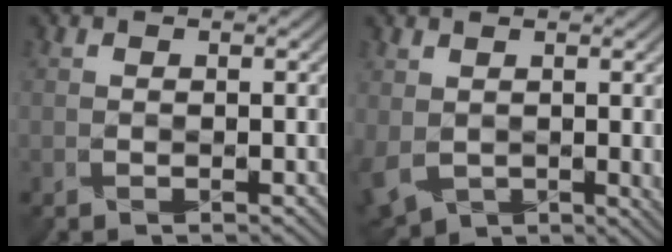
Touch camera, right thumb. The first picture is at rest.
{"total": 5.9, "force": [-0.1, 4.1, 4.3], "torque": [-0.111, -0.031, 0.023]}